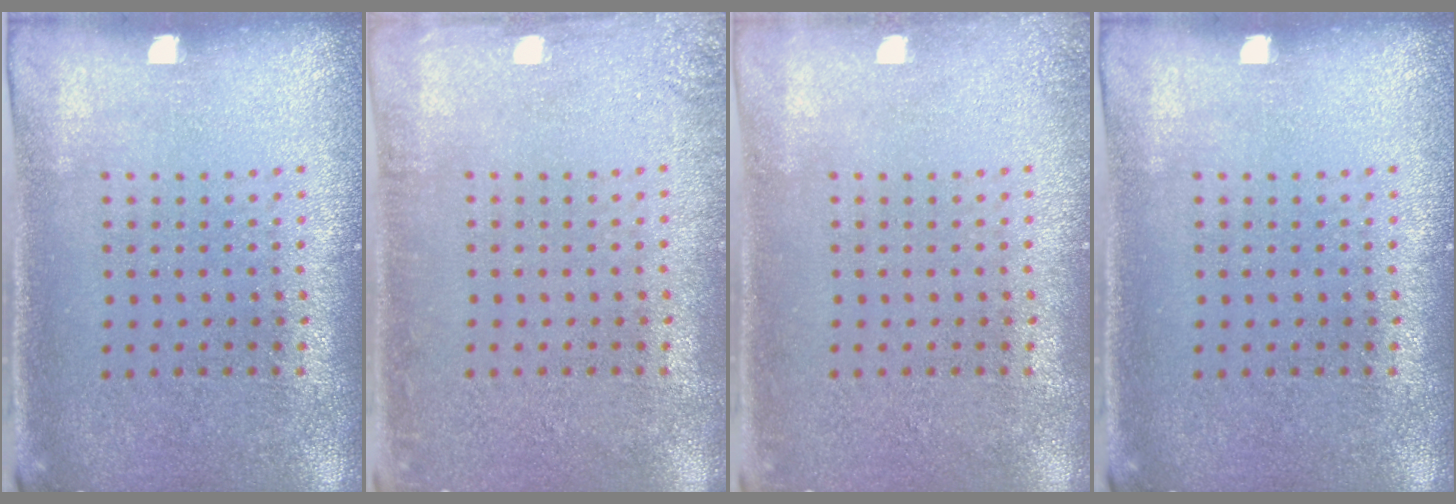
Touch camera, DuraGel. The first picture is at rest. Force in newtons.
{"total": 1.7, "press": 1.7, "slide": 0.3}
{"total": 1.1, "press": 1.0, "slide": 0.2}
{"total": 0.0}